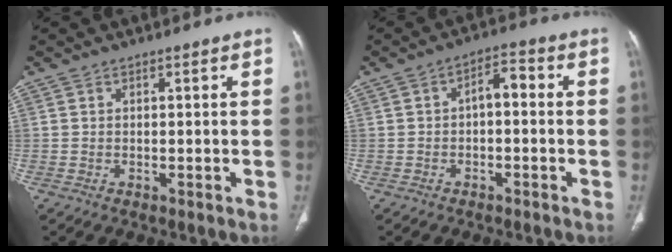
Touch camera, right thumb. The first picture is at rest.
{"total": 4.4, "force": [-0.5, 2.4, 3.7], "torque": [-0.048, 0.026, -0.017]}